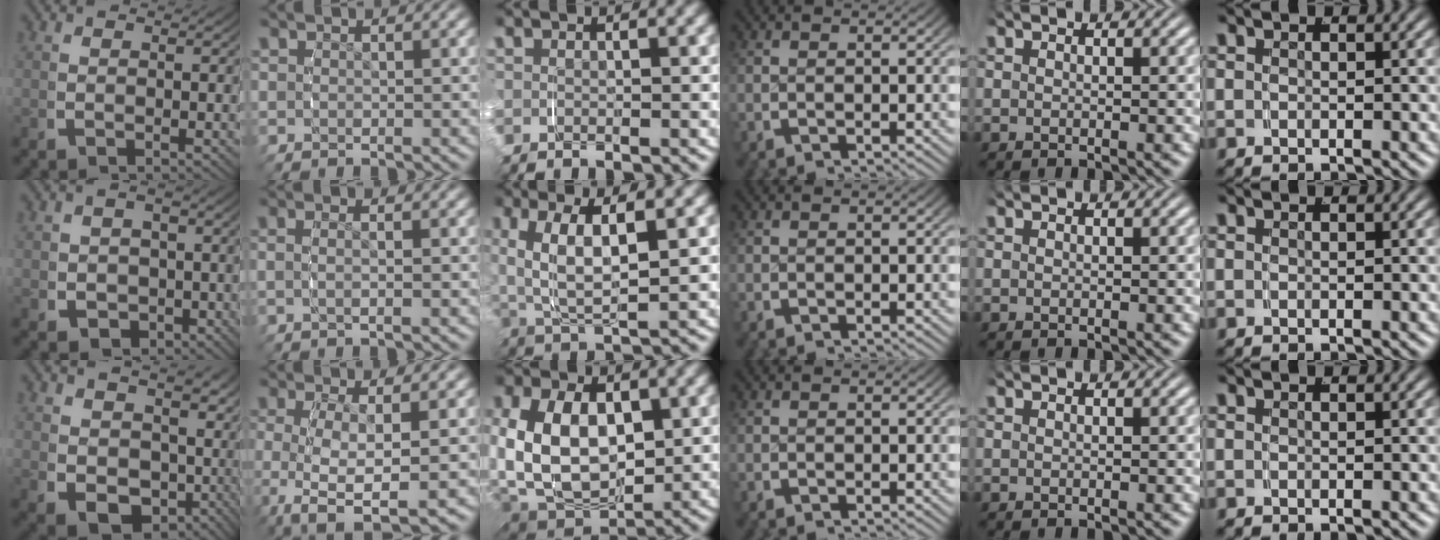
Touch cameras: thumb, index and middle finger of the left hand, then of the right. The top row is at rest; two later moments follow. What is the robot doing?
{"motion": "grasp_and_lifting", "object": "shirt"}